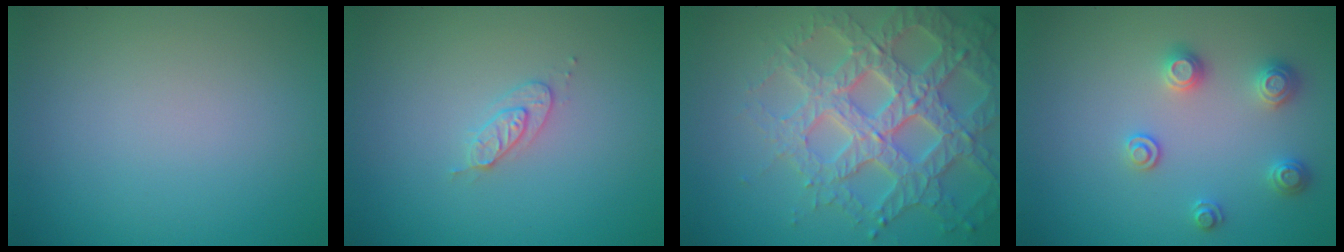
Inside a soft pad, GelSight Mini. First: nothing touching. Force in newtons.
{"total": 1.7, "press": 1.6, "slide": 0.2}
{"total": 6.9, "press": 6.7, "slide": 1.7}
{"total": 2.5, "press": 2.5, "slide": 0.3}